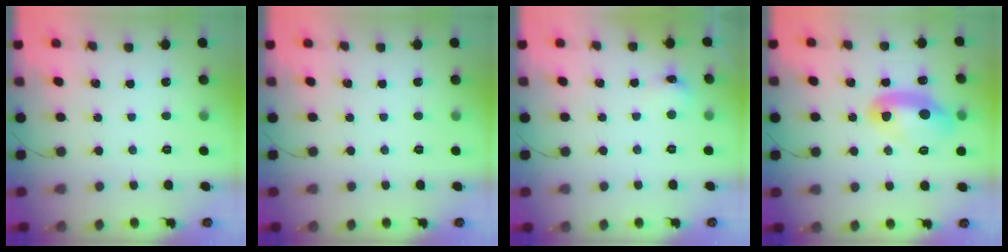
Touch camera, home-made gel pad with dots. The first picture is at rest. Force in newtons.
{"total": 0.0}
{"total": 5.9, "press": 5.6, "slide": 1.7}
{"total": 11.1, "press": 10.9, "slide": 2.2}